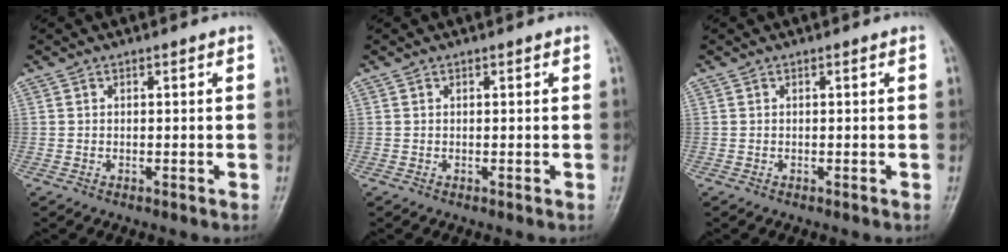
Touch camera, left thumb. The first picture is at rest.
{"total": 0.0}
{"total": 0.0}